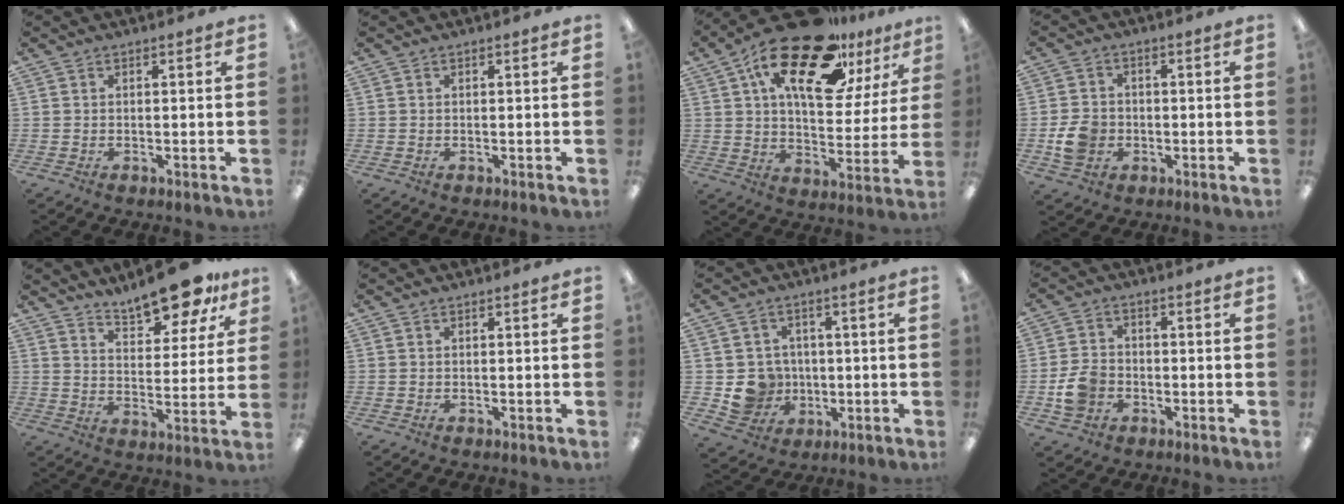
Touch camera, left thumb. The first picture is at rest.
{"total": 0.0}
{"total": 22.7, "force": [13.9, 9.5, 15.2], "torque": [-0.251, -0.067, 0.234]}
{"total": 6.9, "force": [-1.7, 5.8, 3.3], "torque": [-0.051, 0.008, -0.029]}
{"total": 13.0, "force": [11.1, 3.9, 5.5], "torque": [-0.072, -0.080, 0.196]}
{"total": 0.0}
{"total": 8.0, "force": [-0.3, 7.8, 1.4], "torque": [-0.045, 0.006, 0.007]}
{"total": 7.0, "force": [-2.2, 5.7, 3.4], "torque": [-0.067, 0.012, -0.040]}